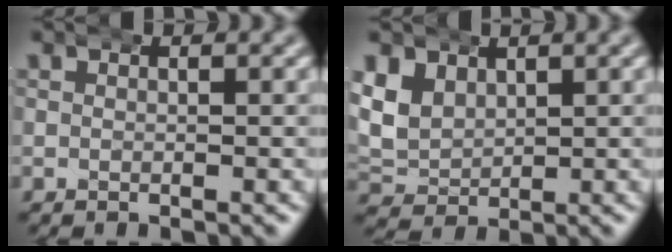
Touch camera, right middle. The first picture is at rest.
{"total": 7.2, "force": [0.9, 6.5, 3.0], "torque": [-0.100, -0.008, 0.012]}